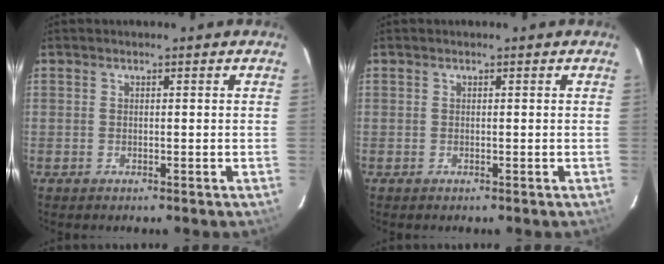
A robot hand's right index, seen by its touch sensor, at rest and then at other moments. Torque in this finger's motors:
{"motor_torque": [0.00, 0.00, 0.00, 0.00]}